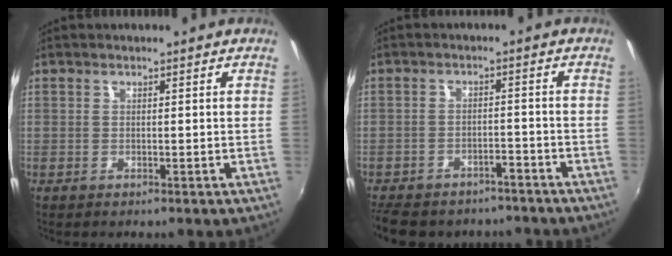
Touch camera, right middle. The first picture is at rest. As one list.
[{"total": 12.3, "force": [-10.2, 5.1, 4.6], "torque": [-0.115, -0.005, -0.140]}]